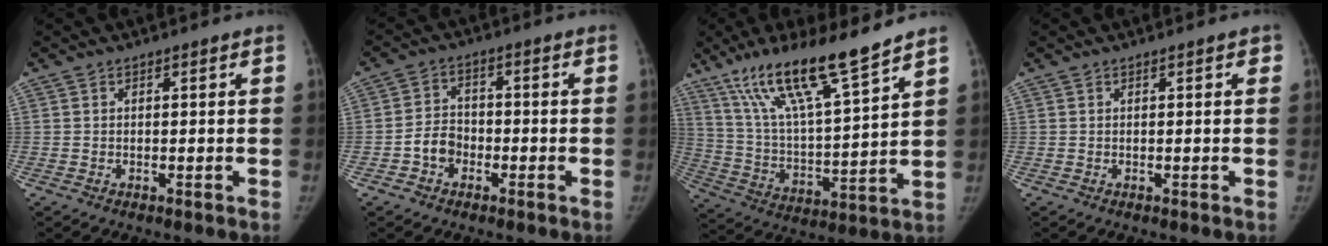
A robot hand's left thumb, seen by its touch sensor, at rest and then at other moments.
{"total": 5.1, "force": [-2.0, 4.1, 2.4], "torque": [-0.024, 0.023, -0.043]}
{"total": 18.2, "force": [13.1, 2.5, 12.5], "torque": [-0.206, -0.063, 0.243]}
{"total": 0.8, "force": [0.4, 0.4, 0.6], "torque": [-0.002, 0.003, -0.001]}